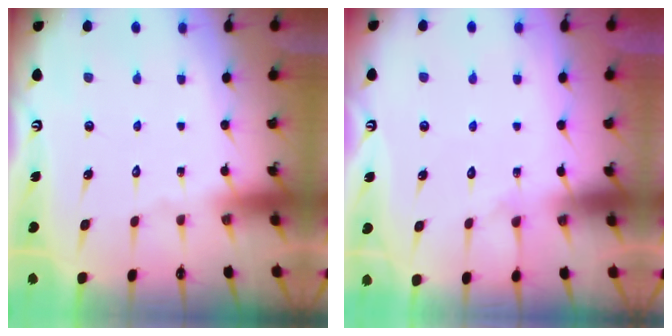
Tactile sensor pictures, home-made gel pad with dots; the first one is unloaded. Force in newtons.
{"total": 6.6, "press": 6.5, "slide": 0.6}